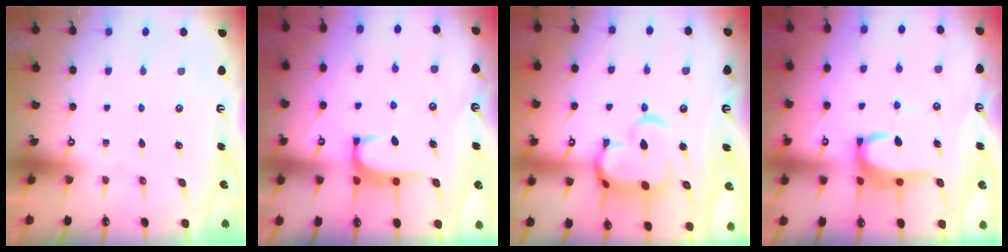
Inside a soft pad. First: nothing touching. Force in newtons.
{"total": 1.9, "press": 1.8, "slide": 0.5}
{"total": 9.0, "press": 8.9, "slide": 1.4}
{"total": 7.1, "press": 7.1, "slide": 0.6}